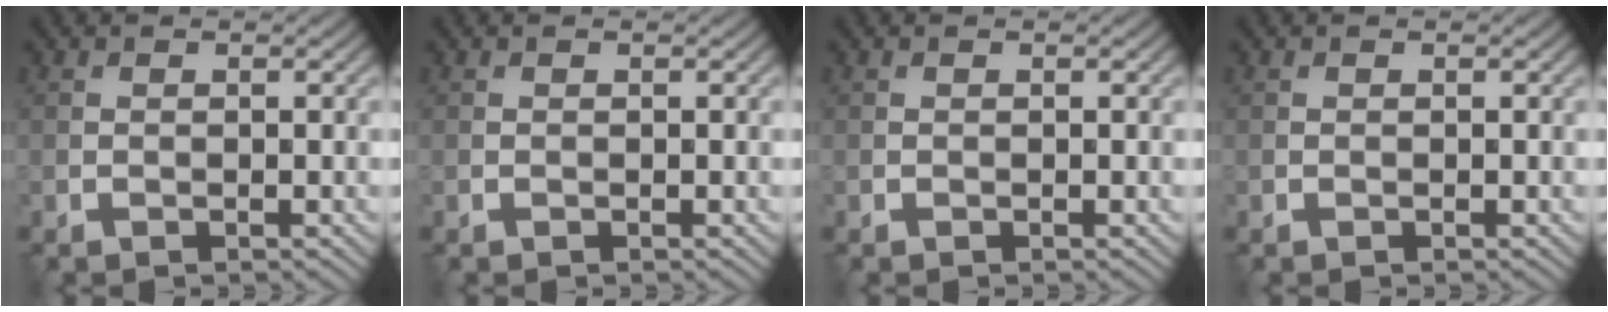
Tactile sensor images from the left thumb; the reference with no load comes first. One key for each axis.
{"total": 0.0}
{"total": 0.0}
{"total": 0.0}